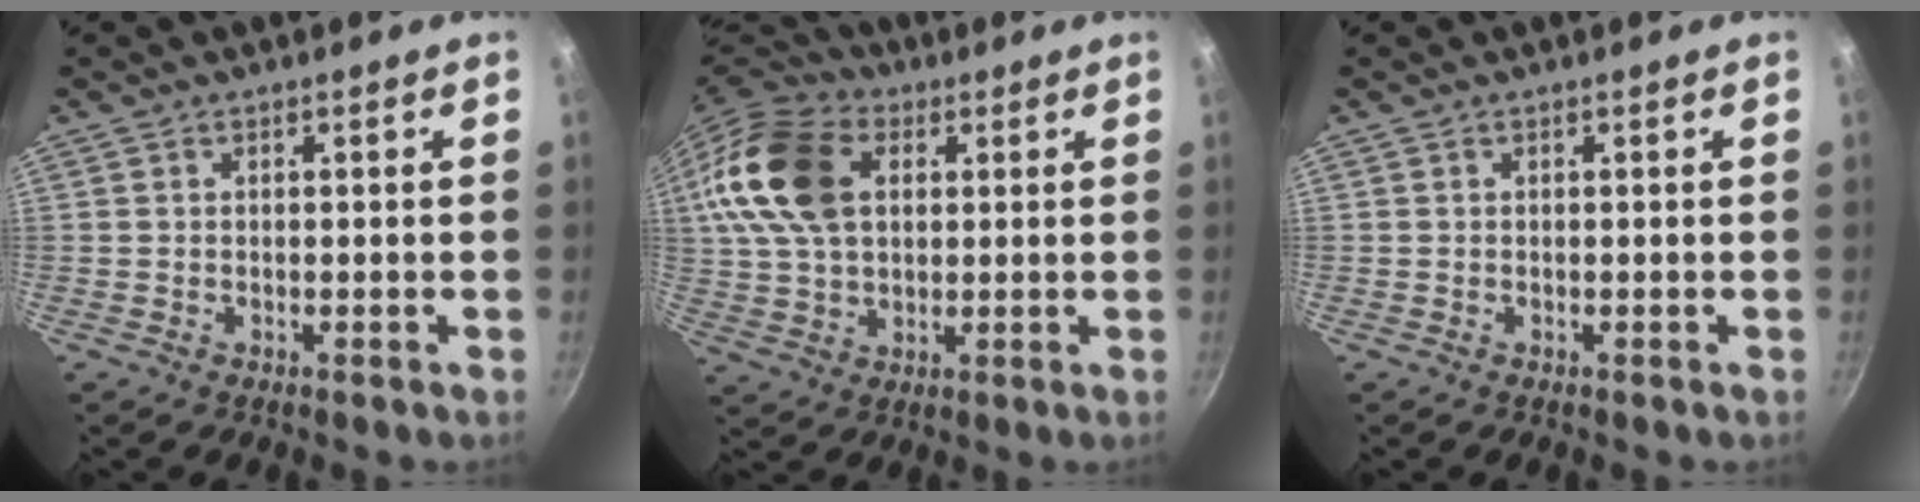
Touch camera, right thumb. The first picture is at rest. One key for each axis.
{"total": 18.3, "fx": 4.4, "fy": 12.4, "fz": 12.8, "tx": -0.238, "ty": 0.015, "tz": 0.072}
{"total": 0.0}